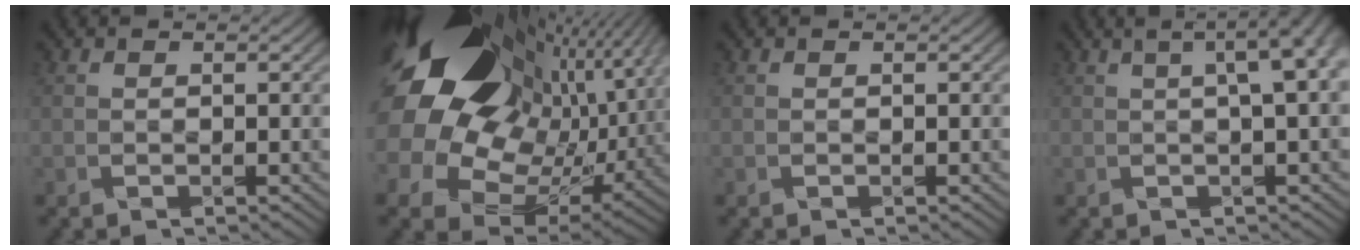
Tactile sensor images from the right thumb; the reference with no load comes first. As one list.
[{"total": 24.2, "force": [8.5, 17.5, 14.3], "torque": [-0.354, 0.002, 0.157]}, {"total": 0.0}, {"total": 7.0, "force": [1.8, 2.2, 6.4], "torque": [-0.057, 0.033, 0.013]}]